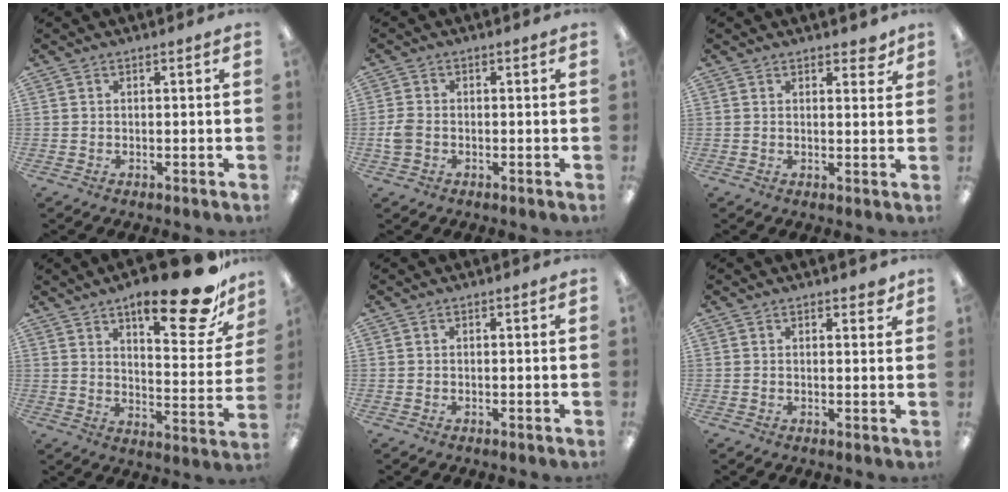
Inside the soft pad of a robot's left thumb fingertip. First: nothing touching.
{"total": 3.6, "force": [-0.9, 2.6, 2.3], "torque": [-0.045, 0.004, -0.016]}
{"total": 3.1, "force": [2.5, 1.5, 1.3], "torque": [-0.005, -0.010, 0.040]}
{"total": 20.7, "force": [13.7, 6.6, 14.0], "torque": [-0.192, -0.083, 0.215]}
{"total": 0.0}
{"total": 1.9, "force": [1.5, 0.9, 0.7], "torque": [0.001, -0.005, 0.024]}